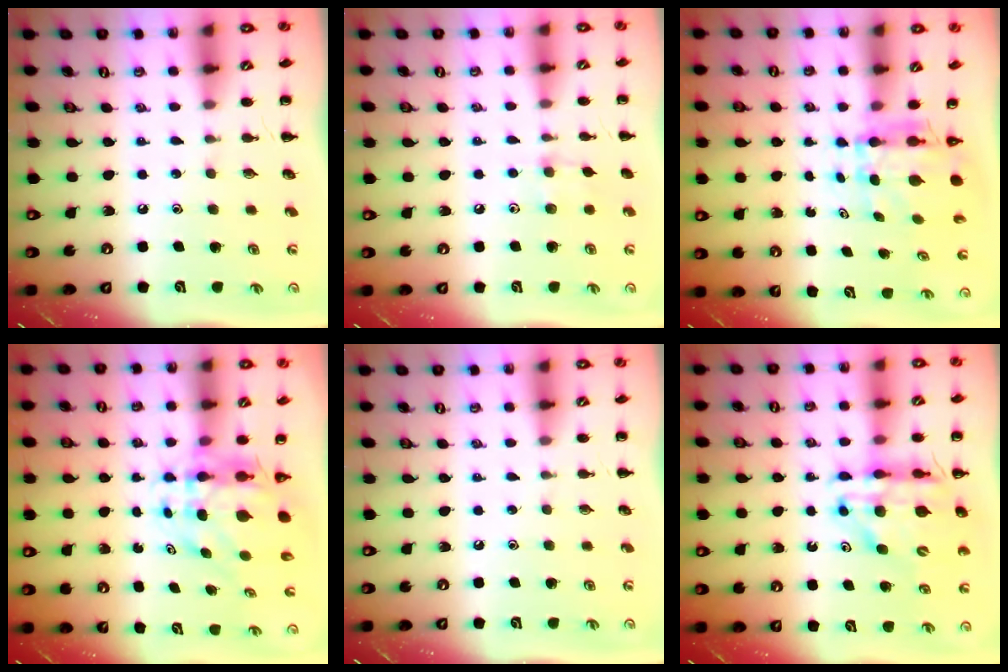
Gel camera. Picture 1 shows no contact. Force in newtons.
{"total": 3.5, "press": 3.3, "slide": 1.2}
{"total": 4.9, "press": 4.5, "slide": 1.9}
{"total": 8.0, "press": 7.8, "slide": 2.1}
{"total": 0.0}
{"total": 12.9, "press": 12.2, "slide": 3.9}